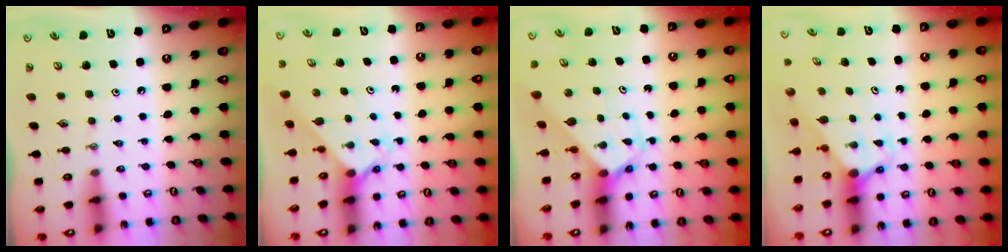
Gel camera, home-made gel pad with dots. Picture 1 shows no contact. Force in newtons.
{"total": 2.0, "press": 2.0, "slide": 0.2}
{"total": 2.5, "press": 2.5, "slide": 0.2}
{"total": 2.9, "press": 2.9, "slide": 0.0}